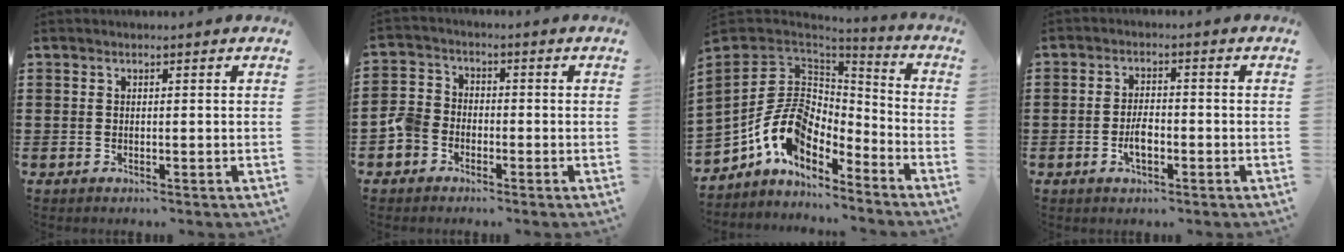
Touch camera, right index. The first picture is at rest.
{"total": 4.4, "force": [-2.5, 3.2, 1.7], "torque": [-0.065, 0.001, -0.057]}
{"total": 12.3, "force": [-4.0, 8.5, 7.9], "torque": [-0.191, 0.015, -0.080]}
{"total": 3.6, "force": [-1.4, 1.5, 2.9], "torque": [-0.059, 0.001, -0.026]}